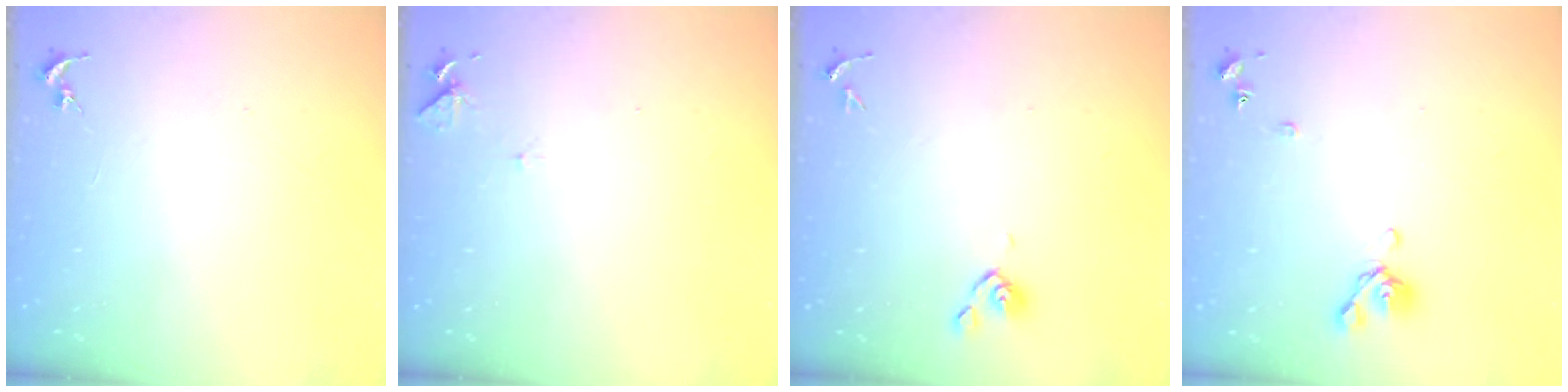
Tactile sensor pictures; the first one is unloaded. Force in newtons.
{"total": 6.2, "press": 6.2, "slide": 0.6}
{"total": 4.4, "press": 4.4, "slide": 0.7}
{"total": 8.6, "press": 8.4, "slide": 1.4}